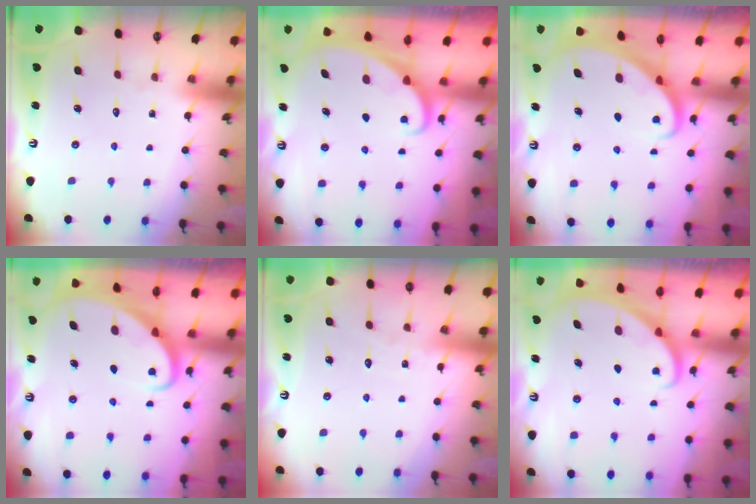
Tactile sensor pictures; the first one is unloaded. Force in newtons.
{"total": 2.3, "press": 2.3, "slide": 0.2}
{"total": 2.8, "press": 2.7, "slide": 0.3}
{"total": 2.8, "press": 2.8, "slide": 0.4}
{"total": 2.5, "press": 2.5, "slide": 0.3}
{"total": 1.5, "press": 1.5, "slide": 0.0}